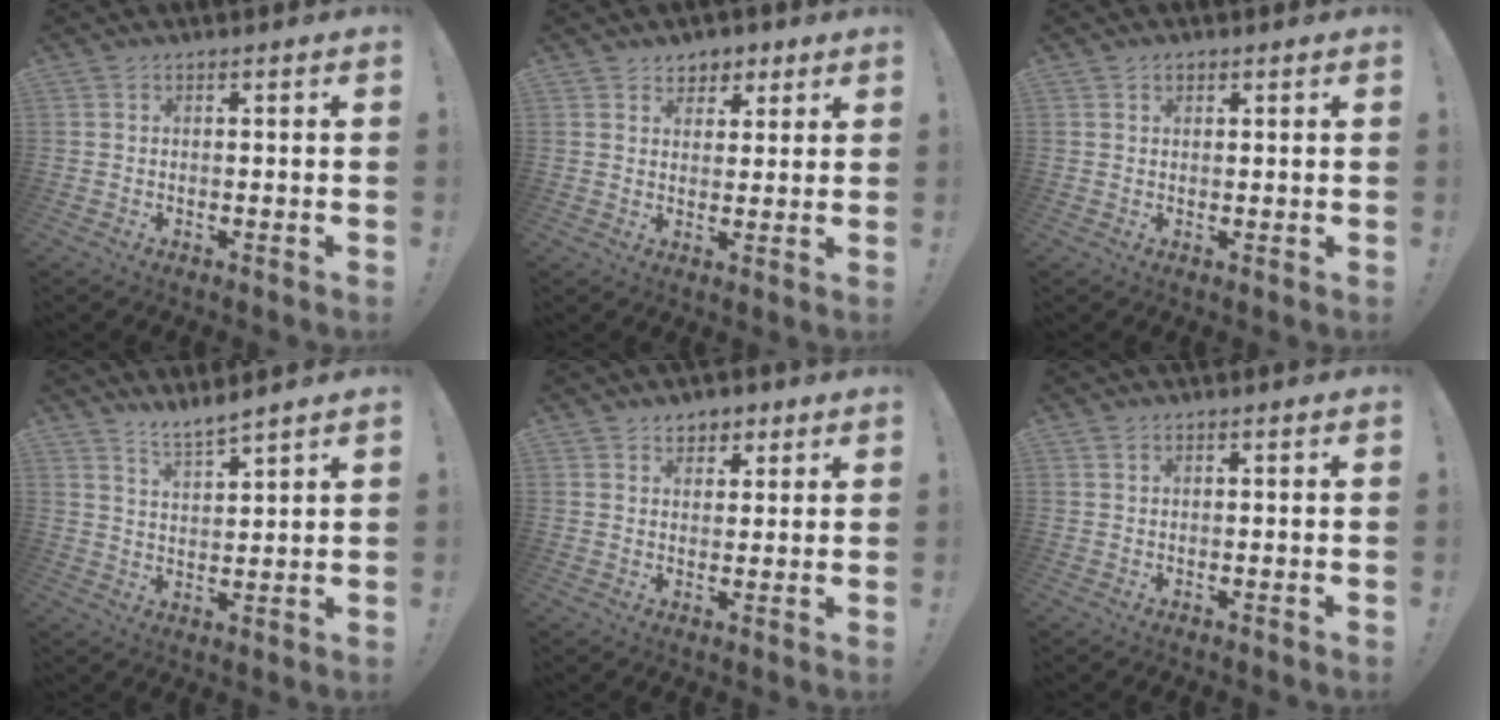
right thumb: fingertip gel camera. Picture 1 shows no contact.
{"total": 5.1, "force": [3.1, 4.0, 0.8], "torque": [0.004, -0.021, 0.056]}
{"total": 1.4, "force": [0.7, 1.1, 0.4], "torque": [0.006, -0.002, 0.011]}
{"total": 5.7, "force": [5.3, 0.5, 2.0], "torque": [-0.041, -0.035, 0.096]}
{"total": 4.3, "force": [2.7, 3.2, 1.0], "torque": [-0.003, -0.011, 0.047]}
{"total": 0.6, "force": [0.5, 0.3, 0.3], "torque": [0.002, -0.003, 0.007]}